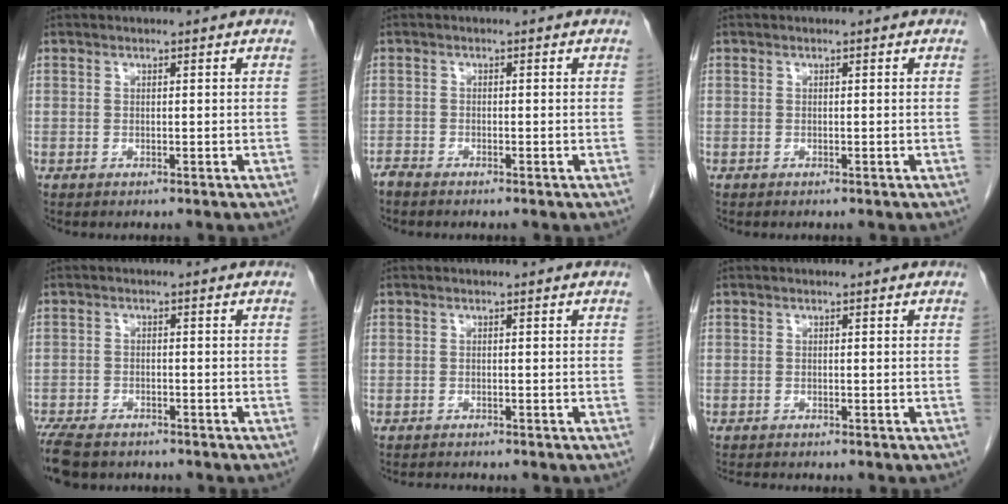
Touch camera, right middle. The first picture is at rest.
{"total": 1.3, "force": [-1.3, 0.1, 0.3], "torque": [-0.011, -0.003, -0.026]}
{"total": 0.0}
{"total": 9.0, "force": [-7.2, 3.8, 3.9], "torque": [-0.082, -0.014, -0.114]}
{"total": 1.8, "force": [-1.8, 0.1, 0.3], "torque": [-0.007, -0.005, -0.025]}
{"total": 1.9, "force": [-1.9, 0.1, 0.5], "torque": [-0.009, -0.005, -0.028]}